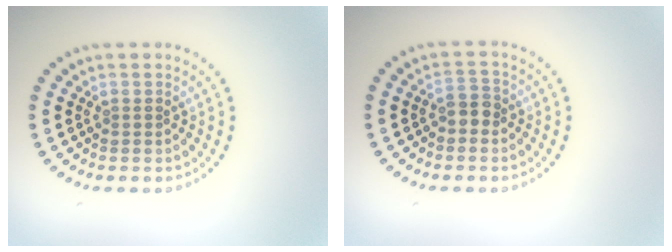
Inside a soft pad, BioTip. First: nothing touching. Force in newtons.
{"total": 1.4, "press": 1.3, "slide": 0.7}